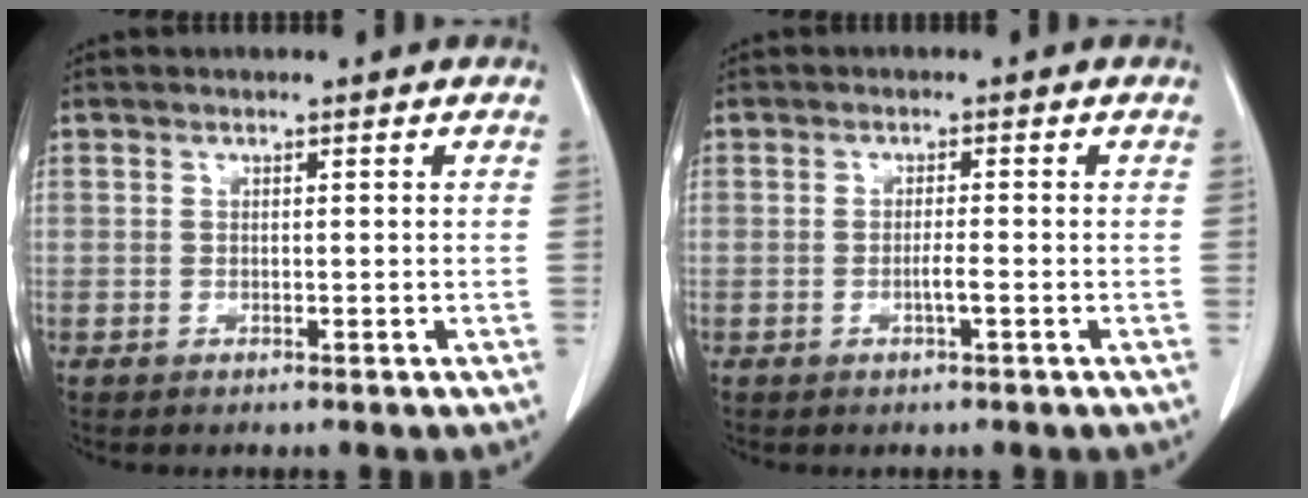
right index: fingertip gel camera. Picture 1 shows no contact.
{"total": 1.5, "force": [-0.4, 0.0, 1.5], "torque": [-0.027, 0.000, -0.006]}